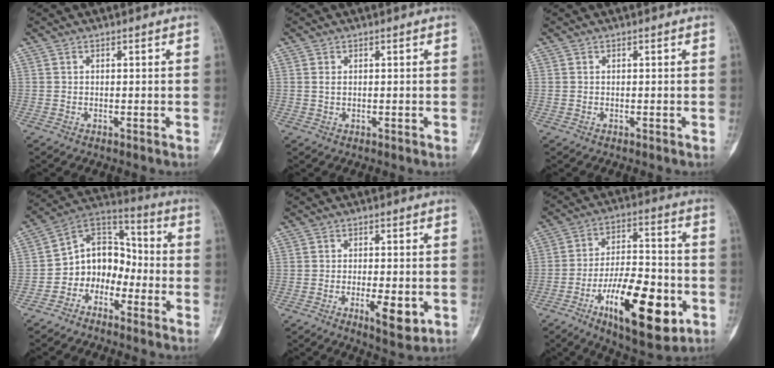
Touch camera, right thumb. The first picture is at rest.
{"total": 1.1, "force": [0.4, 0.7, 0.8], "torque": [-0.015, 0.001, 0.012]}
{"total": 0.0}
{"total": 10.4, "force": [-4.0, 8.4, 4.7], "torque": [-0.038, 0.081, -0.091]}
{"total": 6.4, "force": [-2.0, 2.2, 5.6], "torque": [-0.080, -0.007, -0.026]}
{"total": 20.5, "force": [-7.9, 8.0, 17.1], "torque": [-0.257, 0.030, -0.120]}